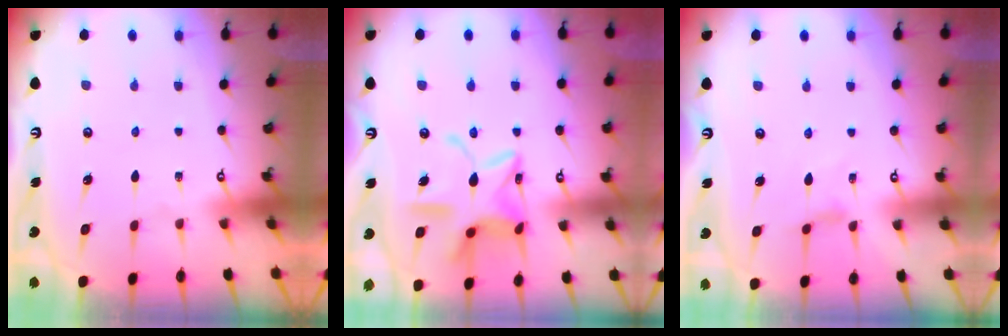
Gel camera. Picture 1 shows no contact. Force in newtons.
{"total": 14.6, "press": 14.6, "slide": 1.4}
{"total": 1.4, "press": 1.3, "slide": 0.4}